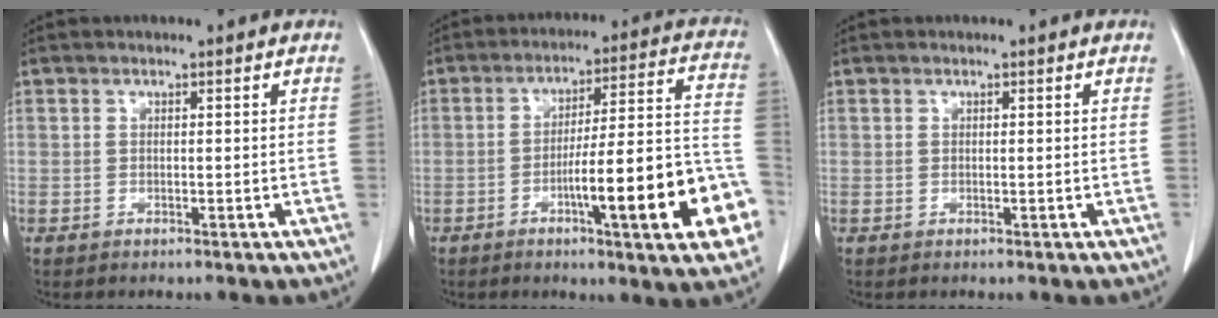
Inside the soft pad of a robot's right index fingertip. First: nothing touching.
{"total": 18.6, "force": [-6.8, 1.6, 17.2], "torque": [-0.183, 0.021, -0.090]}
{"total": 0.0}